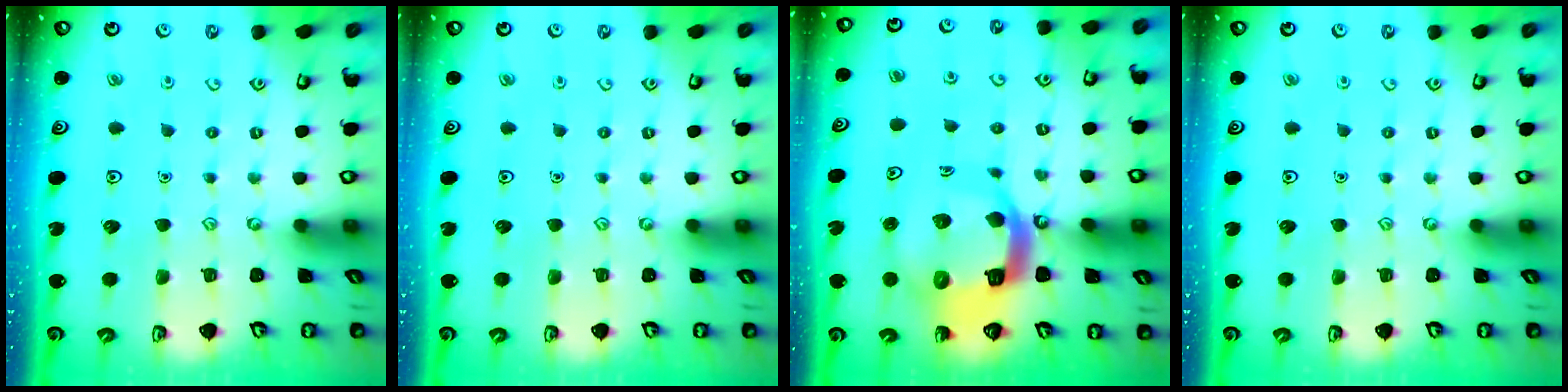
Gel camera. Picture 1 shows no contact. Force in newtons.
{"total": 0.0}
{"total": 15.5, "press": 15.4, "slide": 1.9}
{"total": 0.0}